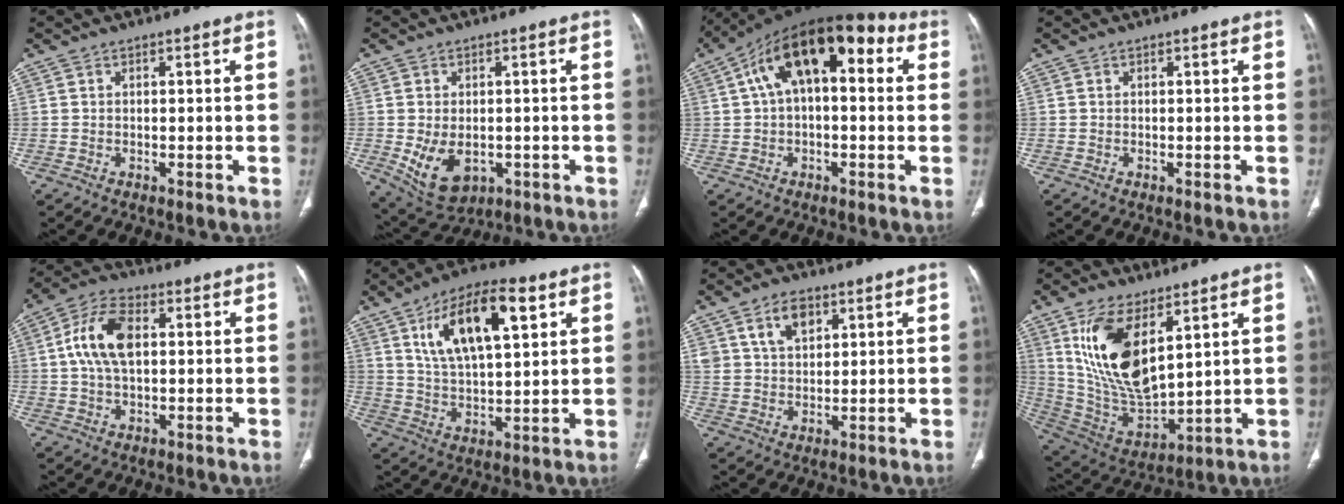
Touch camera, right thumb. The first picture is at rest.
{"total": 8.9, "force": [-2.0, 6.0, 6.3], "torque": [-0.101, -0.003, -0.012]}
{"total": 17.5, "force": [4.5, 8.7, 14.4], "torque": [-0.207, 0.045, 0.059]}
{"total": 0.0}
{"total": 10.6, "force": [1.6, 6.0, 8.6], "torque": [-0.169, 0.017, 0.026]}
{"total": 16.6, "force": [7.0, 6.7, 13.5], "torque": [-0.214, -0.011, 0.124]}
{"total": 7.4, "force": [3.7, 4.6, 4.4], "torque": [-0.061, -0.017, 0.072]}
{"total": 18.2, "force": [7.3, 8.4, 14.3], "torque": [-0.261, -0.030, 0.161]}